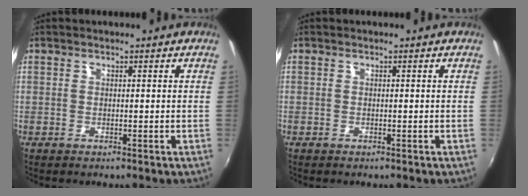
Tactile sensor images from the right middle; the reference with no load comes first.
{"total": 0.0}